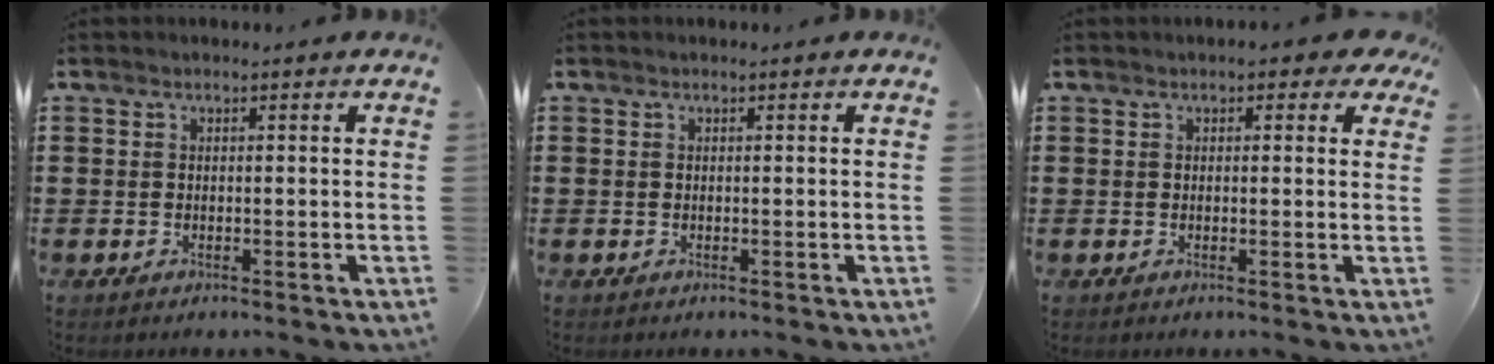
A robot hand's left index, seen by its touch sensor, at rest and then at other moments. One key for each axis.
{"total": 0.0}
{"total": 1.5, "fx": 0.7, "fy": 0.8, "fz": 1.1, "tx": -0.018, "ty": 0.004, "tz": 0.008}